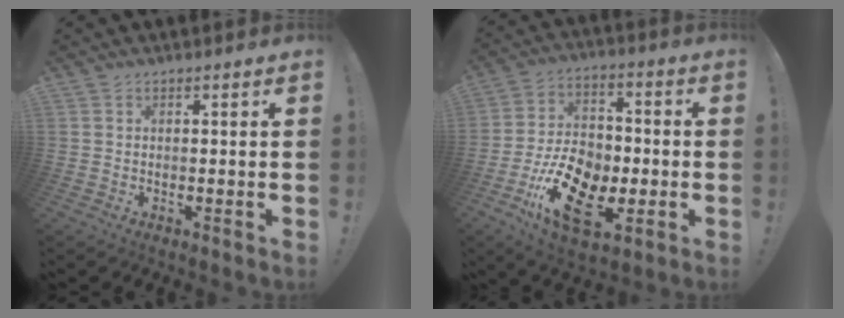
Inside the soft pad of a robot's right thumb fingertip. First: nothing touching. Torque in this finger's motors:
{"motor_torque": [2.18, 1.76, 1.39, -1.37, 0.13]}